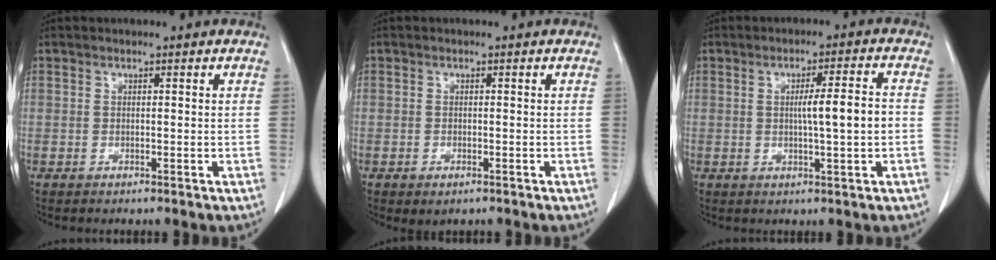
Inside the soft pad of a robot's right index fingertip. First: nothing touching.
{"total": 1.8, "force": [-1.1, 1.0, 1.1], "torque": [-0.014, -0.001, -0.007]}
{"total": 5.8, "force": [-0.3, 0.1, 5.8], "torque": [-0.091, 0.004, -0.004]}